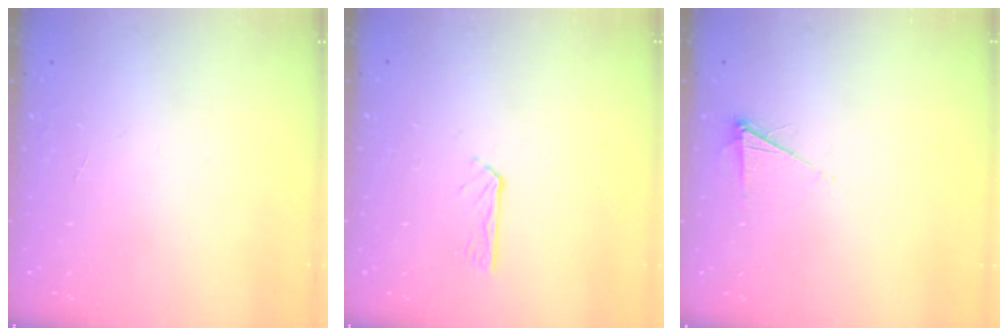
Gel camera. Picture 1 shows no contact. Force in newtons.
{"total": 2.9, "press": 2.9, "slide": 0.3}
{"total": 4.8, "press": 4.7, "slide": 0.6}